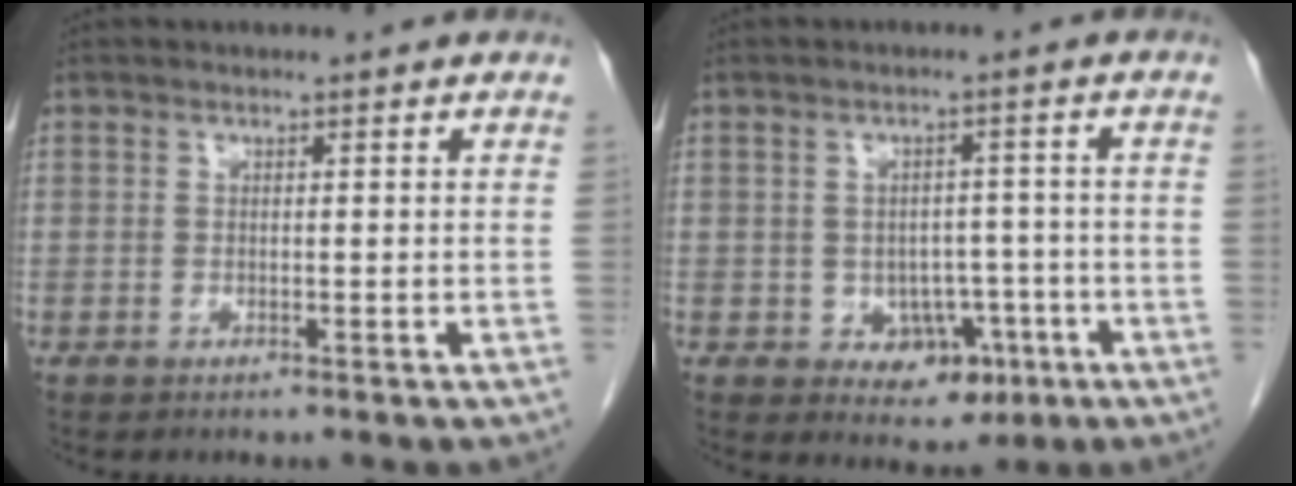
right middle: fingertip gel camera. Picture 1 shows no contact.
{"total": 5.3, "force": [-1.9, 4.0, 3.0], "torque": [-0.034, 0.008, -0.015]}